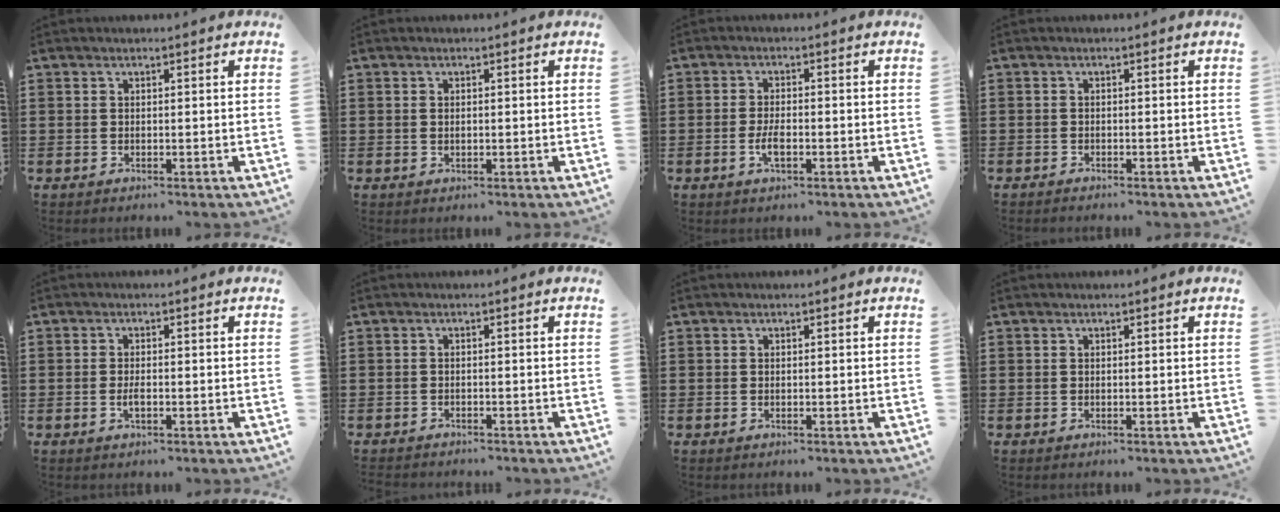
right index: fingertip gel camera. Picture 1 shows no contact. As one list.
[{"total": 0.9, "force": [0.0, 0.4, 0.8], "torque": [-0.016, 0.001, -0.001]}, {"total": 3.1, "force": [-1.1, 1.1, 2.7], "torque": [-0.064, -0.004, -0.023]}, {"total": 0.6, "force": [-0.6, 0.2, 0.0], "torque": [0.000, 0.003, -0.014]}, {"total": 1.8, "force": [-0.6, 0.5, 1.6], "torque": [-0.038, -0.004, -0.012]}, {"total": 0.8, "force": [-0.8, 0.1, 0.0], "torque": [-0.002, 0.001, -0.017]}, {"total": 0.0}, {"total": 0.0}]